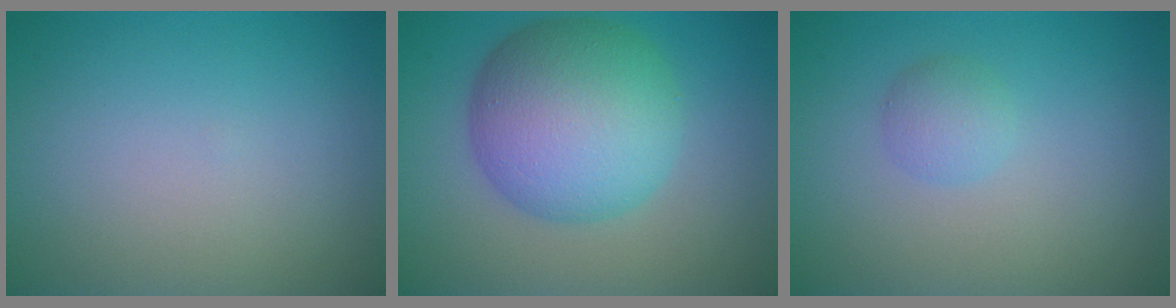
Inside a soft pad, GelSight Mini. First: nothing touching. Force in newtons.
{"total": 10.0, "press": 10.0, "slide": 0.2}
{"total": 1.6, "press": 1.6, "slide": 0.0}